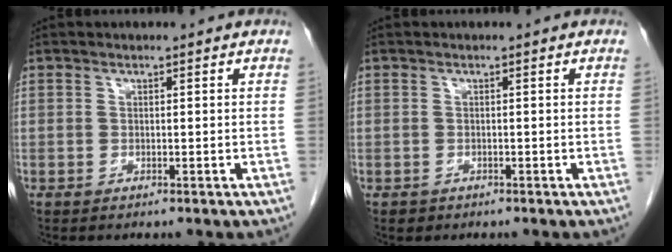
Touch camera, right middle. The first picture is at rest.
{"total": 0.8, "force": [-0.5, 0.6, 0.1], "torque": [-0.008, 0.003, -0.004]}